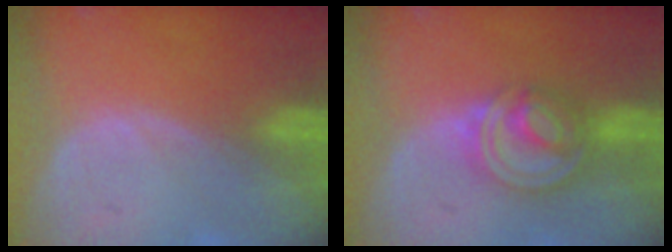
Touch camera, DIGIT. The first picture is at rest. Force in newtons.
{"total": 8.0, "press": 6.8, "slide": 4.2}